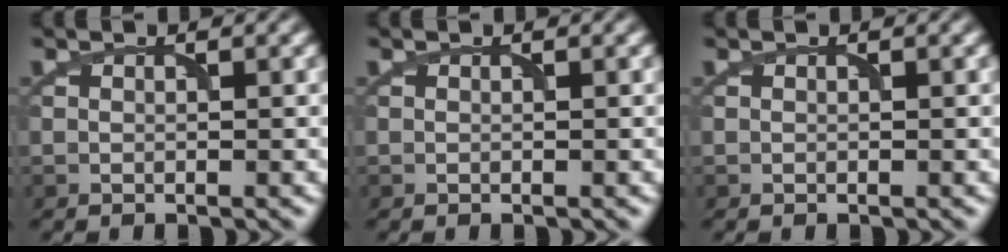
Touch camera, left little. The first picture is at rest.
{"total": 0.0}
{"total": 0.0}